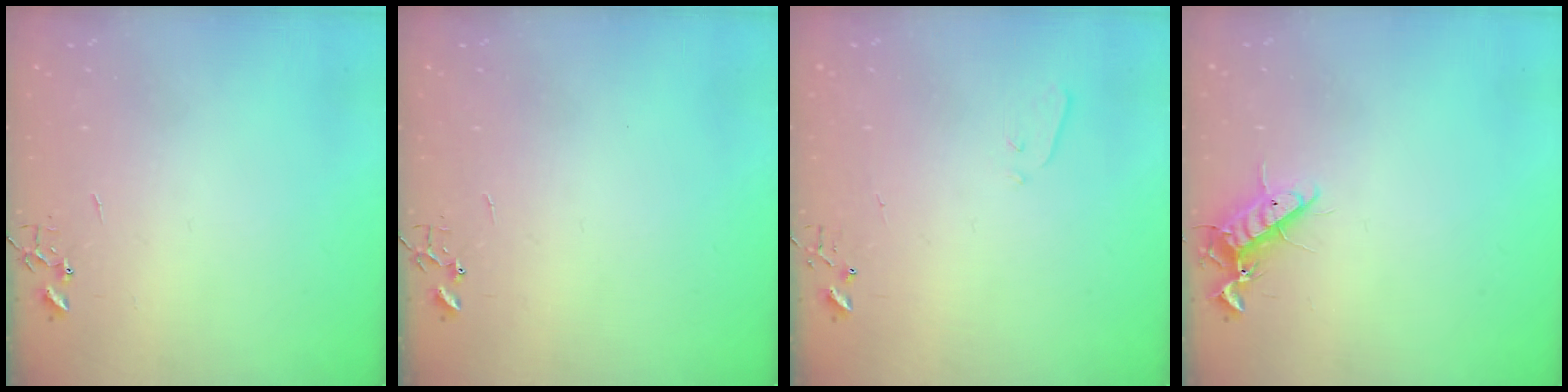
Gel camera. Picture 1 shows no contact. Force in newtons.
{"total": 0.0}
{"total": 3.4, "press": 3.3, "slide": 0.5}
{"total": 12.1, "press": 11.9, "slide": 2.0}